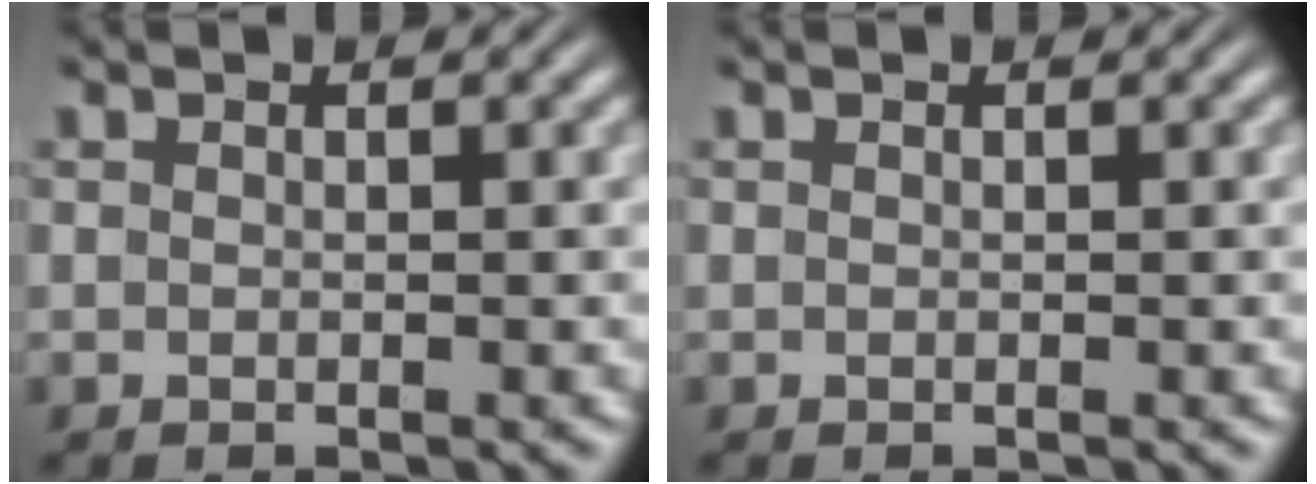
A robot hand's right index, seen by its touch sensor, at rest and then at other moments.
{"total": 0.0}